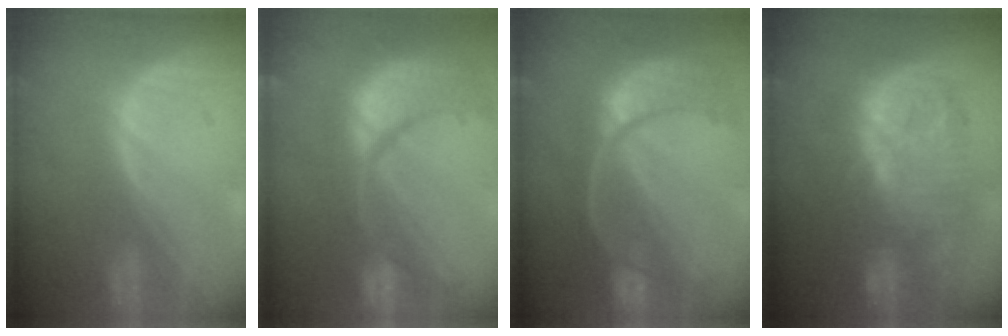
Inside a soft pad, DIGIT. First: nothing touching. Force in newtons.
{"total": 14.3, "press": 11.4, "slide": 8.7}
{"total": 11.0, "press": 9.3, "slide": 6.0}
{"total": 11.1, "press": 11.1, "slide": 0.7}